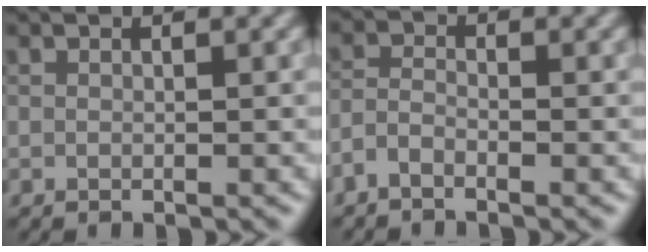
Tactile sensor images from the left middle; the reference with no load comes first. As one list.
[{"total": 2.0, "force": [-1.8, 0.4, 0.7], "torque": [-0.022, 0.002, -0.036]}]